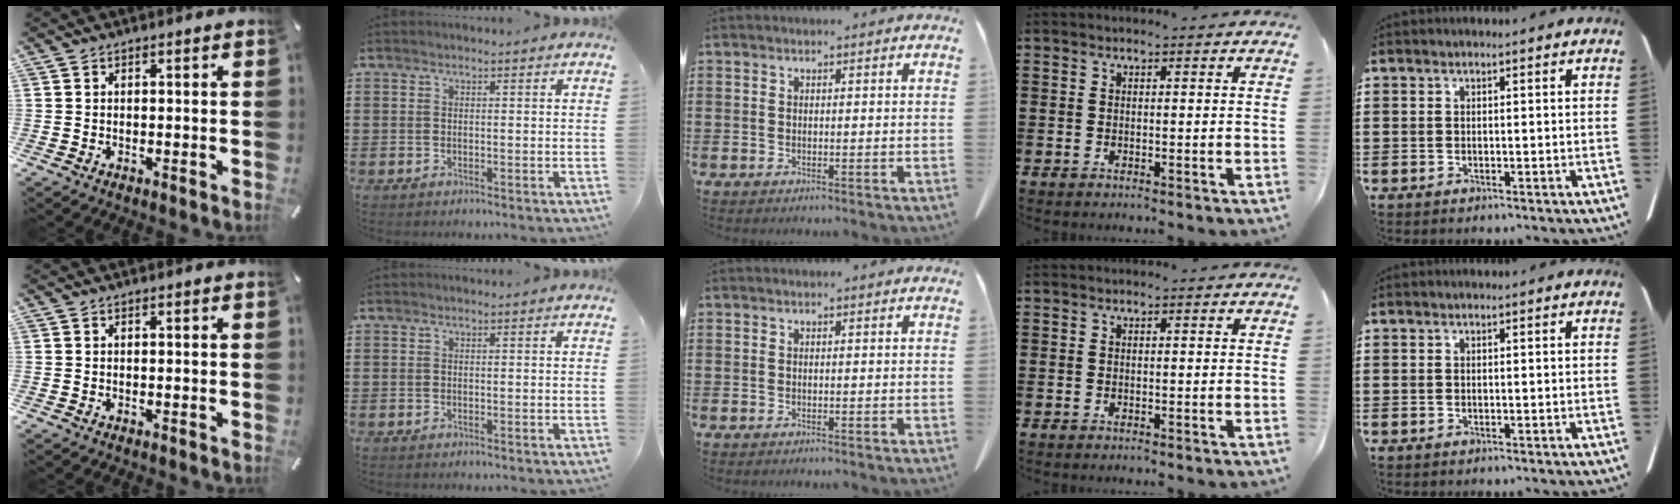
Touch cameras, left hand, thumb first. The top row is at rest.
{}